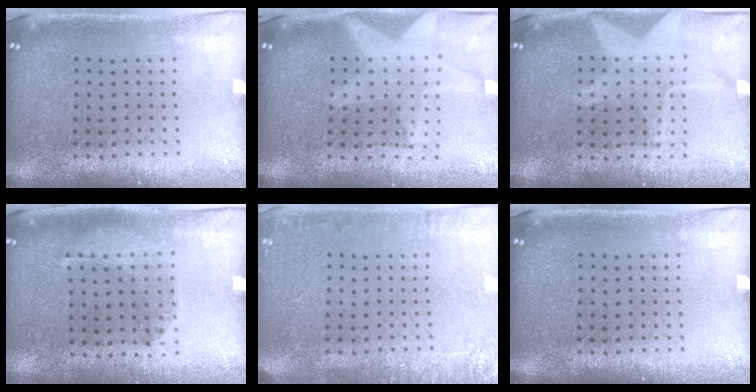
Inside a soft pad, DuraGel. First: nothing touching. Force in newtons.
{"total": 2.3, "press": 1.9, "slide": 1.3}
{"total": 1.9, "press": 1.9, "slide": 0.2}
{"total": 1.0, "press": 1.0, "slide": 0.2}
{"total": 2.9, "press": 2.9, "slide": 0.4}
{"total": 0.0}